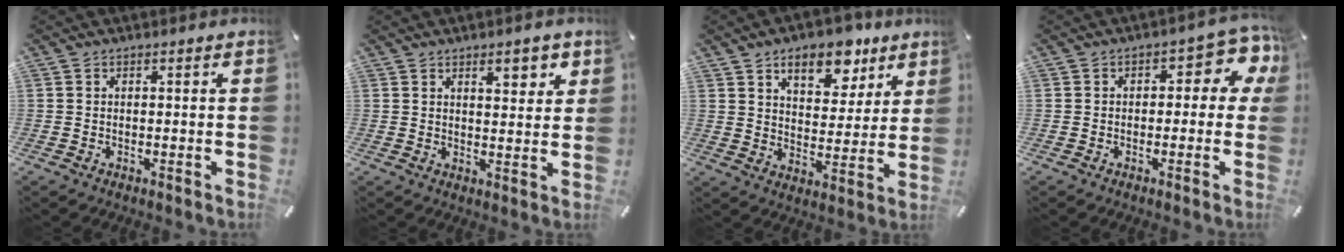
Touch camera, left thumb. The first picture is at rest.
{"total": 5.3, "force": [3.3, 2.3, 3.5], "torque": [-0.042, -0.012, 0.052]}
{"total": 14.2, "force": [8.7, 8.1, 7.7], "torque": [-0.104, -0.039, 0.147]}
{"total": 7.3, "force": [1.8, 4.2, 5.8], "torque": [-0.065, -0.014, 0.023]}